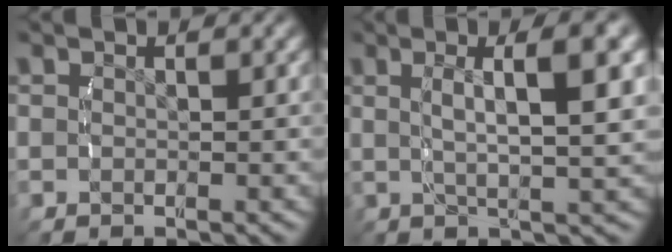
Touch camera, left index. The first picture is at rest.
{"total": 6.1, "force": [1.5, 0.7, 5.8], "torque": [-0.080, 0.009, 0.029]}